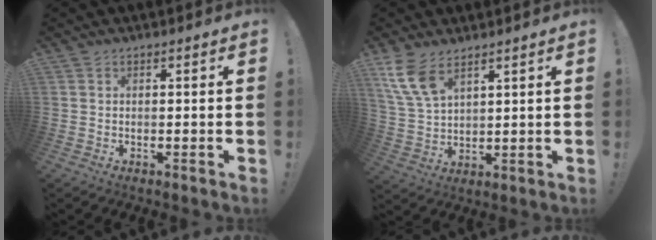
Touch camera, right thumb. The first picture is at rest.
{"total": 9.2, "force": [6.1, 3.9, 5.6], "torque": [-0.110, -0.027, 0.118]}